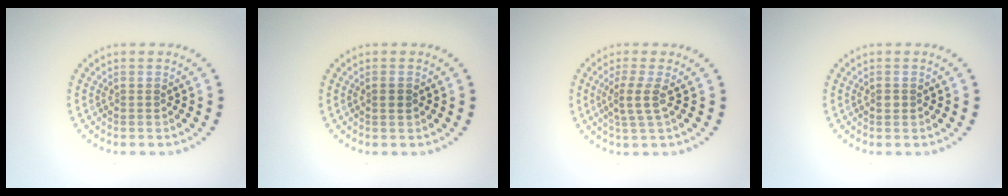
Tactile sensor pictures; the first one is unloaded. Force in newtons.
{"total": 0.9, "press": 0.8, "slide": 0.3}
{"total": 2.5, "press": 1.9, "slide": 1.5}
{"total": 0.8, "press": 0.7, "slide": 0.3}